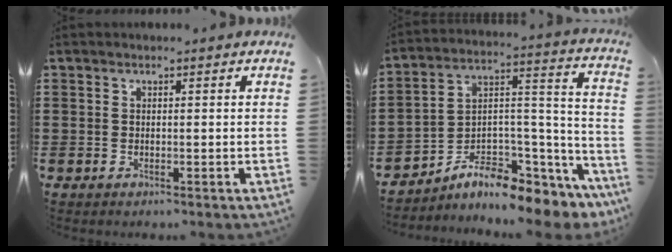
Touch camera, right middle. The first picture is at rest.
{"total": 7.6, "force": [-6.4, 2.6, 3.3], "torque": [-0.064, -0.006, -0.122]}